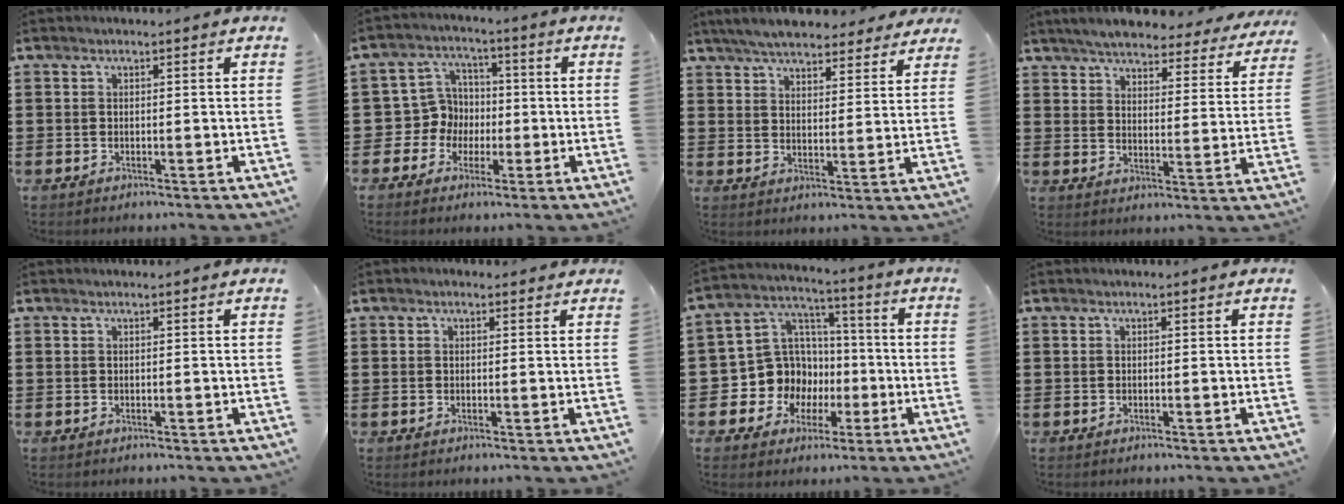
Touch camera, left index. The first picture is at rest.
{"total": 6.7, "force": [-0.5, 6.6, 1.4], "torque": [-0.072, 0.005, -0.012]}
{"total": 6.0, "force": [5.7, 1.2, 1.6], "torque": [-0.054, -0.014, 0.104]}
{"total": 5.4, "force": [5.2, 0.4, 1.3], "torque": [-0.050, -0.031, 0.088]}
{"total": 0.0}
{"total": 0.6, "force": [0.2, 0.5, 0.3], "torque": [-0.008, 0.005, 0.003]}
{"total": 10.2, "force": [-1.5, 9.8, 2.1], "torque": [-0.096, -0.001, -0.020]}
{"total": 0.0}